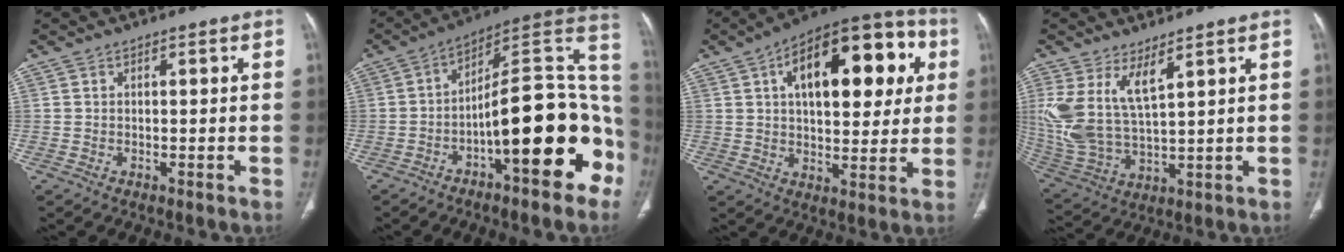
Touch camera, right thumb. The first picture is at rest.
{"total": 21.7, "force": [-7.3, 7.3, 19.1], "torque": [-0.213, 0.082, -0.103]}
{"total": 24.0, "force": [7.0, 11.9, 19.7], "torque": [-0.245, 0.021, 0.097]}
{"total": 12.2, "force": [5.8, 4.8, 9.5], "torque": [-0.214, -0.030, 0.134]}